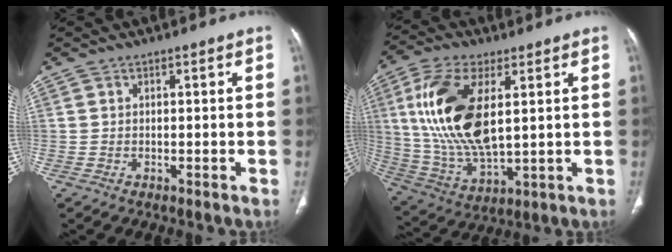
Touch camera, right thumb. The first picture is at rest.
{"total": 18.9, "force": [4.1, 8.7, 16.2], "torque": [-0.332, -0.016, 0.086]}